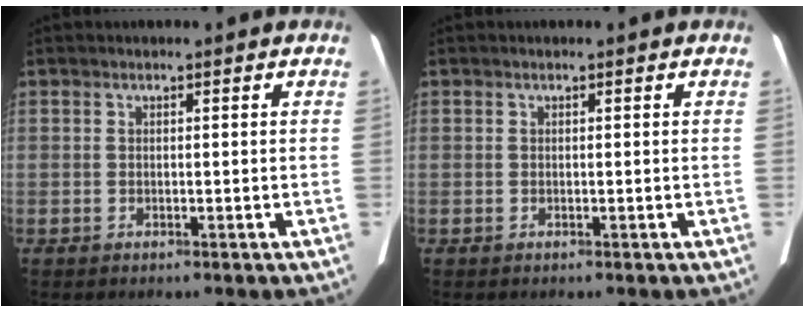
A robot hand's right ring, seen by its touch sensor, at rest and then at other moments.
{"total": 0.0}